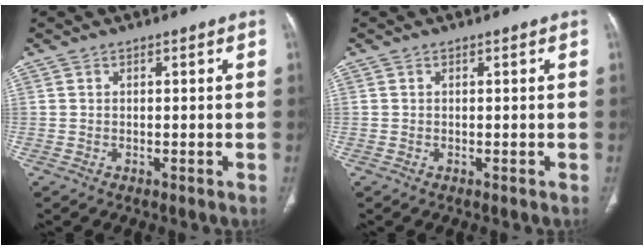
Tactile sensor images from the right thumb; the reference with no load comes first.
{"total": 0.0}